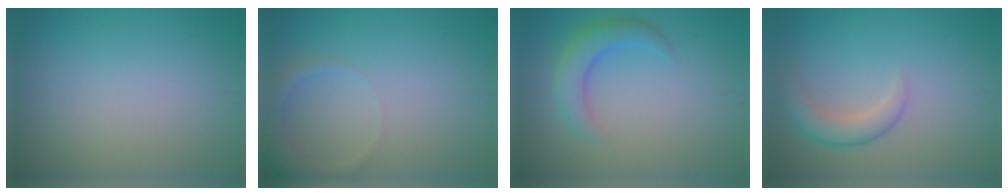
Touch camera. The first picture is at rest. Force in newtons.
{"total": 2.6, "press": 2.6, "slide": 0.2}
{"total": 3.4, "press": 3.4, "slide": 0.2}
{"total": 2.6, "press": 2.6, "slide": 0.1}